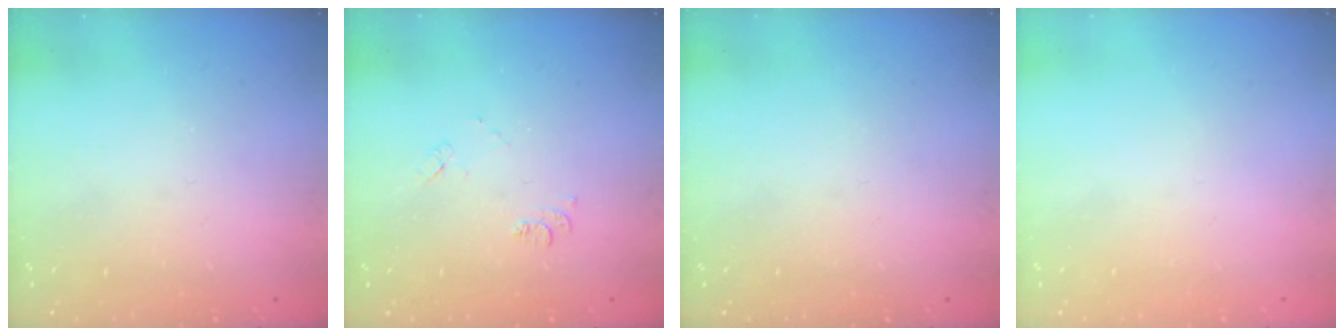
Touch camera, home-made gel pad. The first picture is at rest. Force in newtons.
{"total": 6.4, "press": 6.4, "slide": 0.7}
{"total": 0.0}
{"total": 1.6, "press": 1.6, "slide": 0.1}